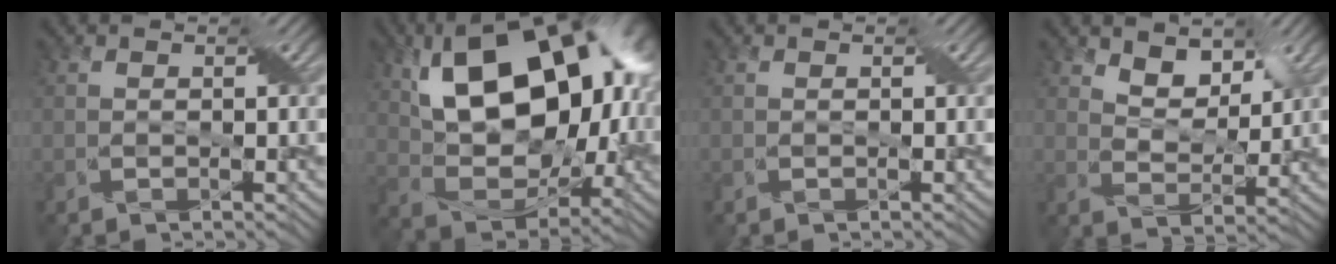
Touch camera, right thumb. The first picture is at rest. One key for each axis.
{"total": 17.7, "fx": 4.8, "fy": 11.0, "fz": 13.0, "tx": -0.221, "ty": 0.015, "tz": 0.083}
{"total": 0.0}
{"total": 4.6, "fx": 3.7, "fy": 2.1, "fz": 1.7, "tx": -0.041, "ty": -0.013, "tz": 0.063}